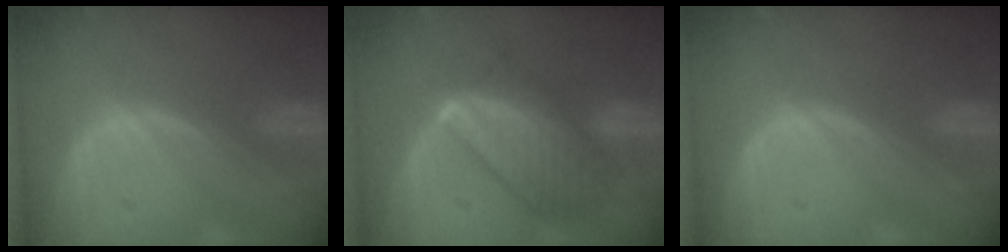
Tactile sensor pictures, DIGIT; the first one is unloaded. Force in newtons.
{"total": 9.6, "press": 9.6, "slide": 0.9}
{"total": 0.0}